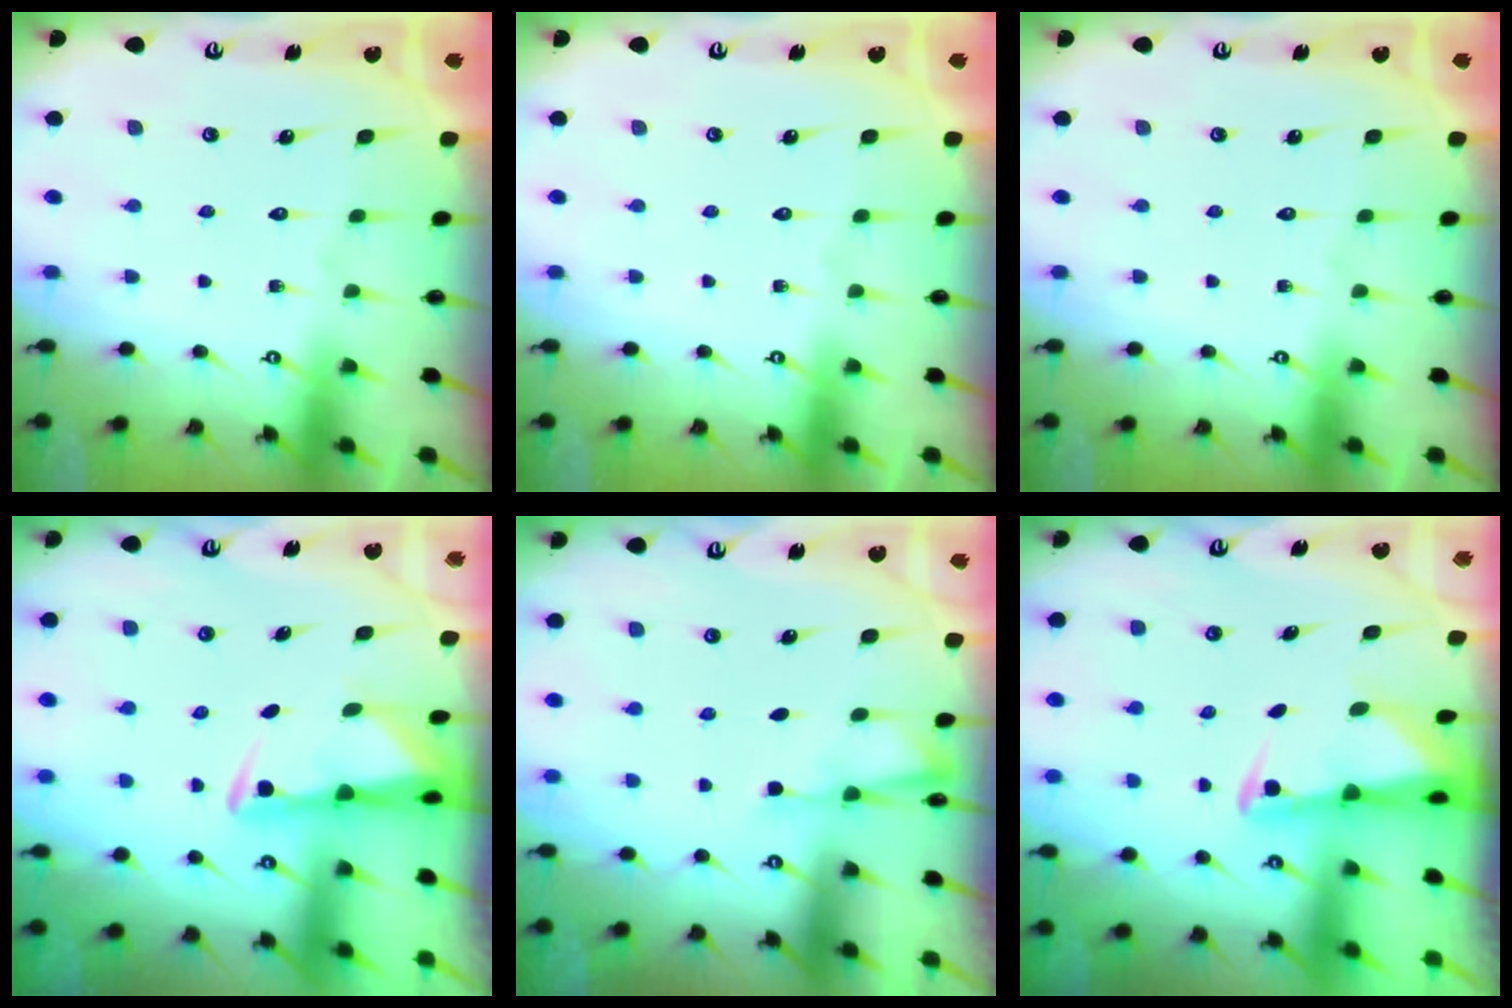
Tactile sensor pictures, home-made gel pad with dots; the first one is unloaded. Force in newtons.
{"total": 0.0}
{"total": 0.0}
{"total": 3.2, "press": 3.1, "slide": 0.5}
{"total": 2.3, "press": 2.2, "slide": 0.4}
{"total": 2.5, "press": 2.4, "slide": 0.5}